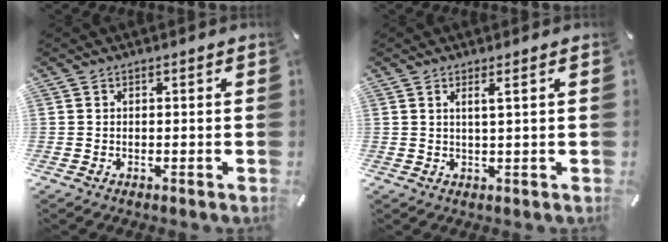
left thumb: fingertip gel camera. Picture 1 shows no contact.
{"total": 2.4, "force": [1.0, -0.3, 2.2], "torque": [-0.043, -0.005, 0.016]}